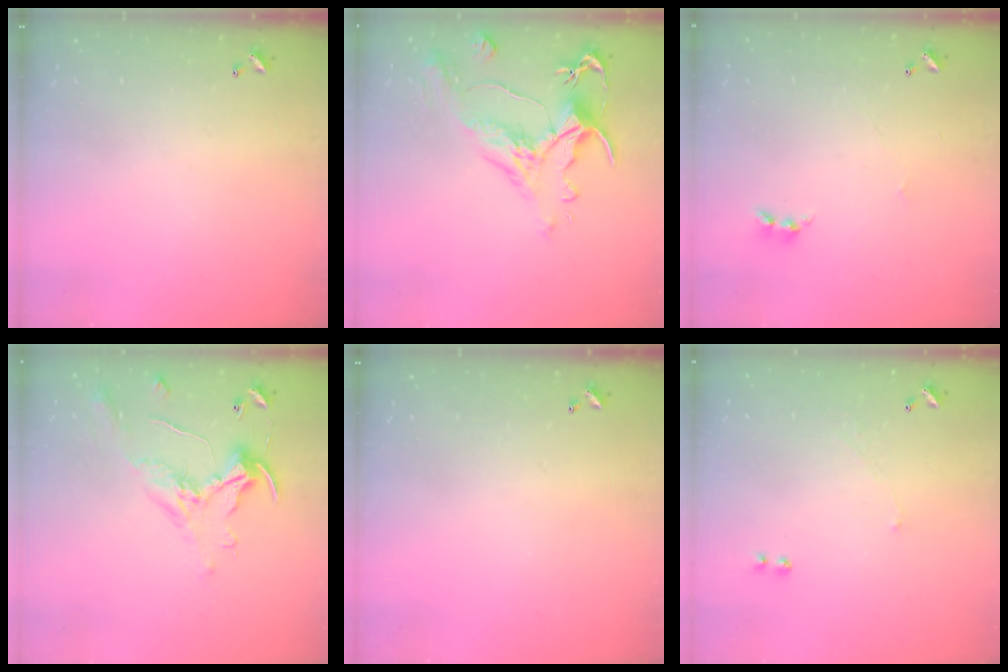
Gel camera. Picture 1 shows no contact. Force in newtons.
{"total": 1.5, "press": 0.1, "slide": 1.5}
{"total": 2.1, "press": 2.0, "slide": 0.5}
{"total": 1.1, "press": 0.8, "slide": 0.9}
{"total": 0.0}
{"total": 1.0, "press": 0.7, "slide": 0.6}